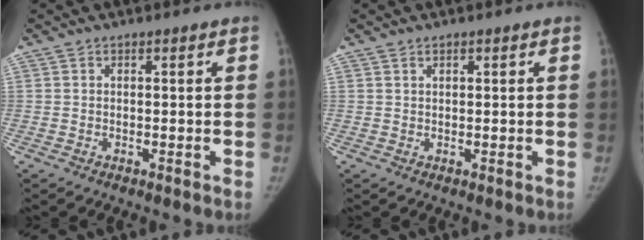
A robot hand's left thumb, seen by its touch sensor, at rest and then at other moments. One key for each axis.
{"total": 0.7, "fx": 0.5, "fy": 0.3, "fz": 0.4, "tx": -0.002, "ty": -0.002, "tz": 0.007}